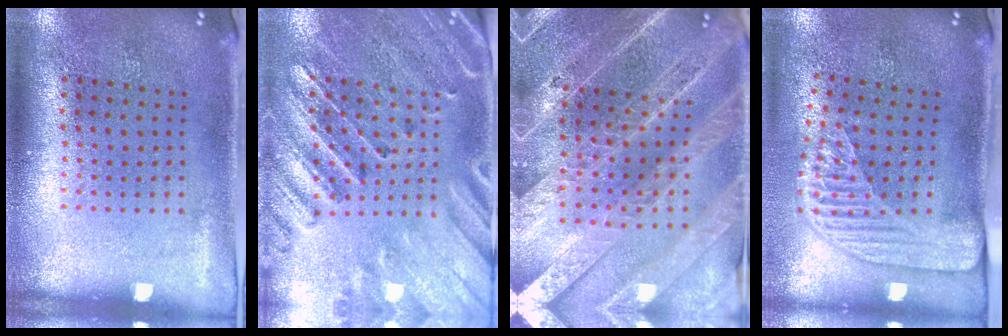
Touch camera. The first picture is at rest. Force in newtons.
{"total": 2.9, "press": 2.7, "slide": 1.0}
{"total": 4.7, "press": 4.1, "slide": 2.2}
{"total": 2.3, "press": 1.7, "slide": 1.5}